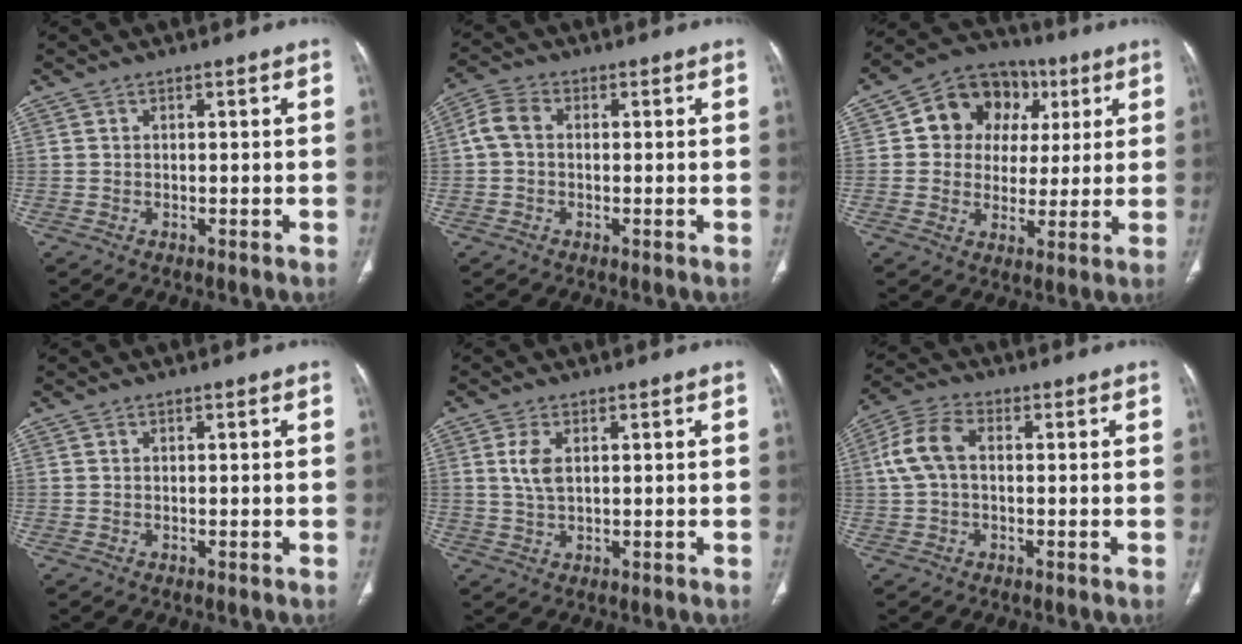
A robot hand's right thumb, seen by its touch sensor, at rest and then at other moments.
{"total": 4.2, "force": [0.1, 3.0, 3.0], "torque": [-0.065, 0.013, -0.004]}
{"total": 14.2, "force": [3.7, 12.0, 6.6], "torque": [-0.050, 0.013, 0.055]}
{"total": 0.0}
{"total": 4.6, "force": [1.2, 2.3, 3.8], "torque": [-0.086, -0.001, 0.025]}
{"total": 7.3, "force": [0.6, 4.4, 5.8], "torque": [-0.129, 0.025, 0.009]}